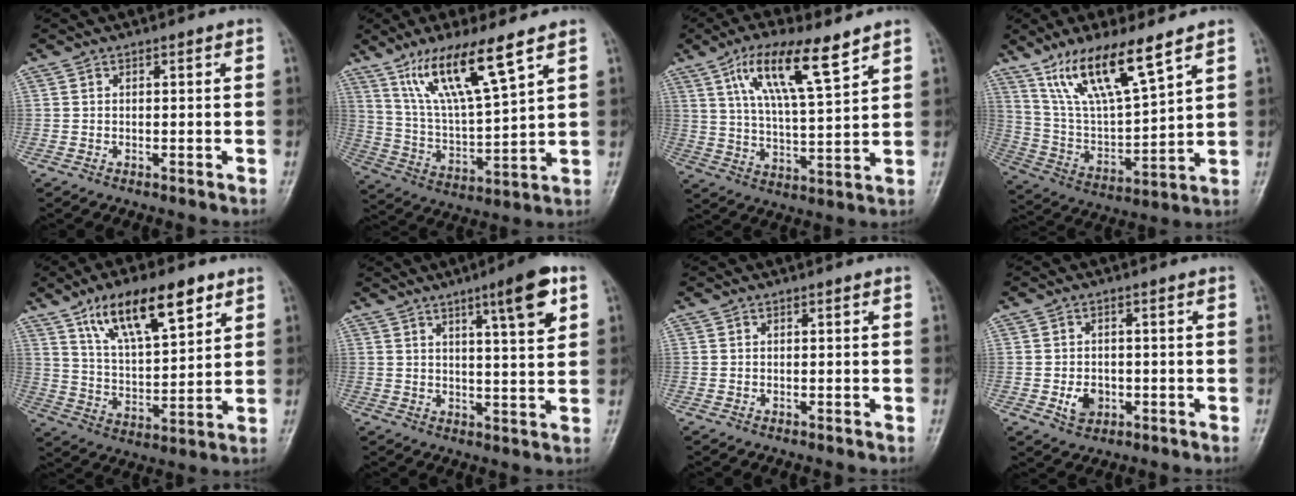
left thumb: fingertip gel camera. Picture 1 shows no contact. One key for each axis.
{"total": 14.4, "fx": 8.9, "fy": 2.5, "fz": 11.1, "tx": -0.205, "ty": -0.040, "tz": 0.181}
{"total": 13.3, "fx": 7.7, "fy": 3.1, "fz": 10.4, "tx": -0.178, "ty": -0.027, "tz": 0.143}
{"total": 15.7, "fx": 10.3, "fy": 3.7, "fz": 11.2, "tx": -0.199, "ty": -0.045, "tz": 0.211}
{"total": 16.1, "fx": 9.1, "fy": 6.0, "fz": 11.8, "tx": -0.173, "ty": -0.033, "tz": 0.164}
{"total": 9.2, "fx": 4.6, "fy": 1.4, "fz": 7.9, "tx": -0.109, "ty": -0.021, "tz": 0.065}
{"total": 0.0}
{"total": 4.0, "fx": -1.0, "fy": 3.1, "fz": 2.3, "tx": -0.026, "ty": 0.003, "tz": -0.012}